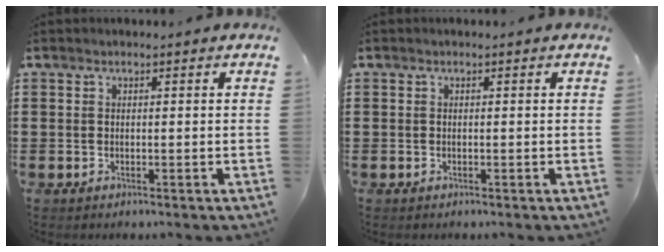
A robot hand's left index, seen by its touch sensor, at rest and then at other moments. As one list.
[{"total": 0.0}]